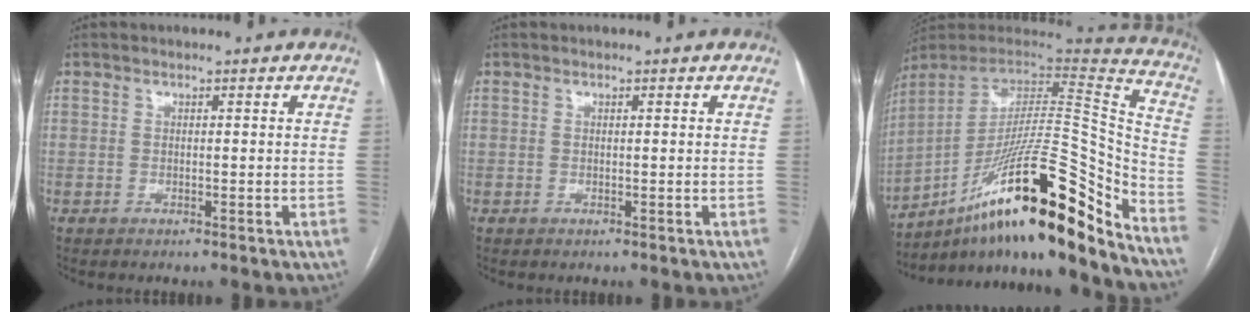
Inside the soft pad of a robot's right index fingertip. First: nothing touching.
{"total": 0.0}
{"total": 27.0, "force": [-17.3, 2.6, 20.6], "torque": [-0.278, 0.020, -0.290]}